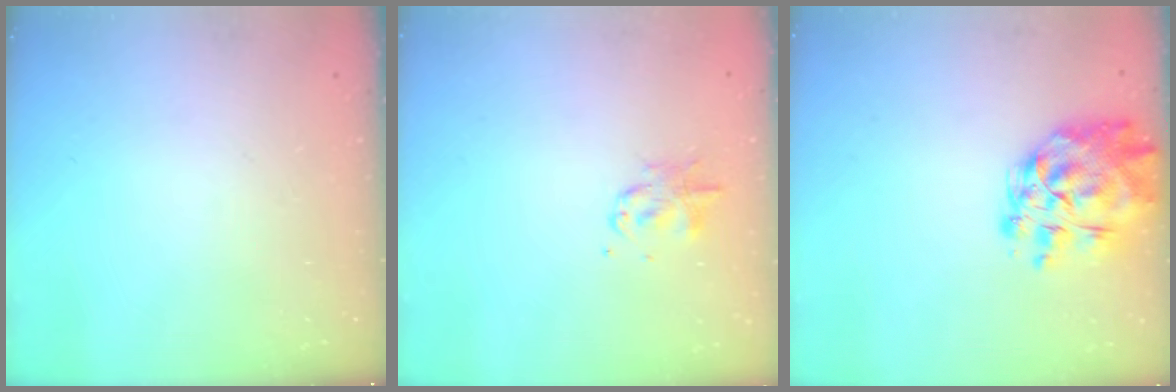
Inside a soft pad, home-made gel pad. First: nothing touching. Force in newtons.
{"total": 2.4, "press": 2.4, "slide": 0.3}
{"total": 12.8, "press": 12.2, "slide": 4.1}